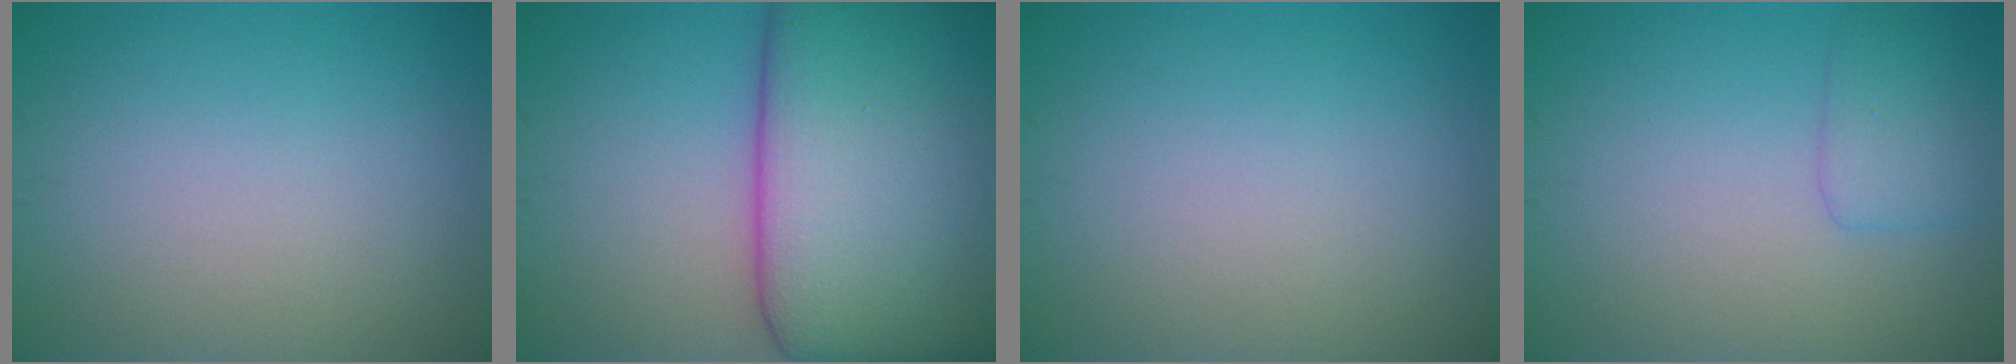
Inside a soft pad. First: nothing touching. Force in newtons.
{"total": 16.8, "press": 16.8, "slide": 0.9}
{"total": 0.0}
{"total": 2.3, "press": 2.3, "slide": 0.1}